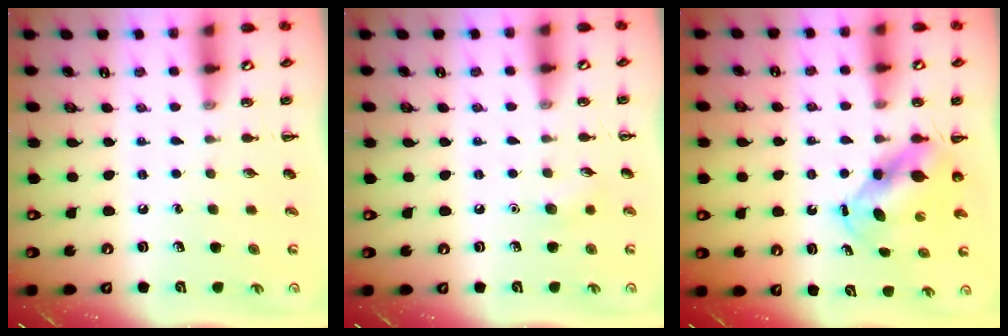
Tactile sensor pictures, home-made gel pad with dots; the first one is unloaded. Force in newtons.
{"total": 4.9, "press": 4.6, "slide": 1.4}
{"total": 5.8, "press": 5.6, "slide": 1.3}